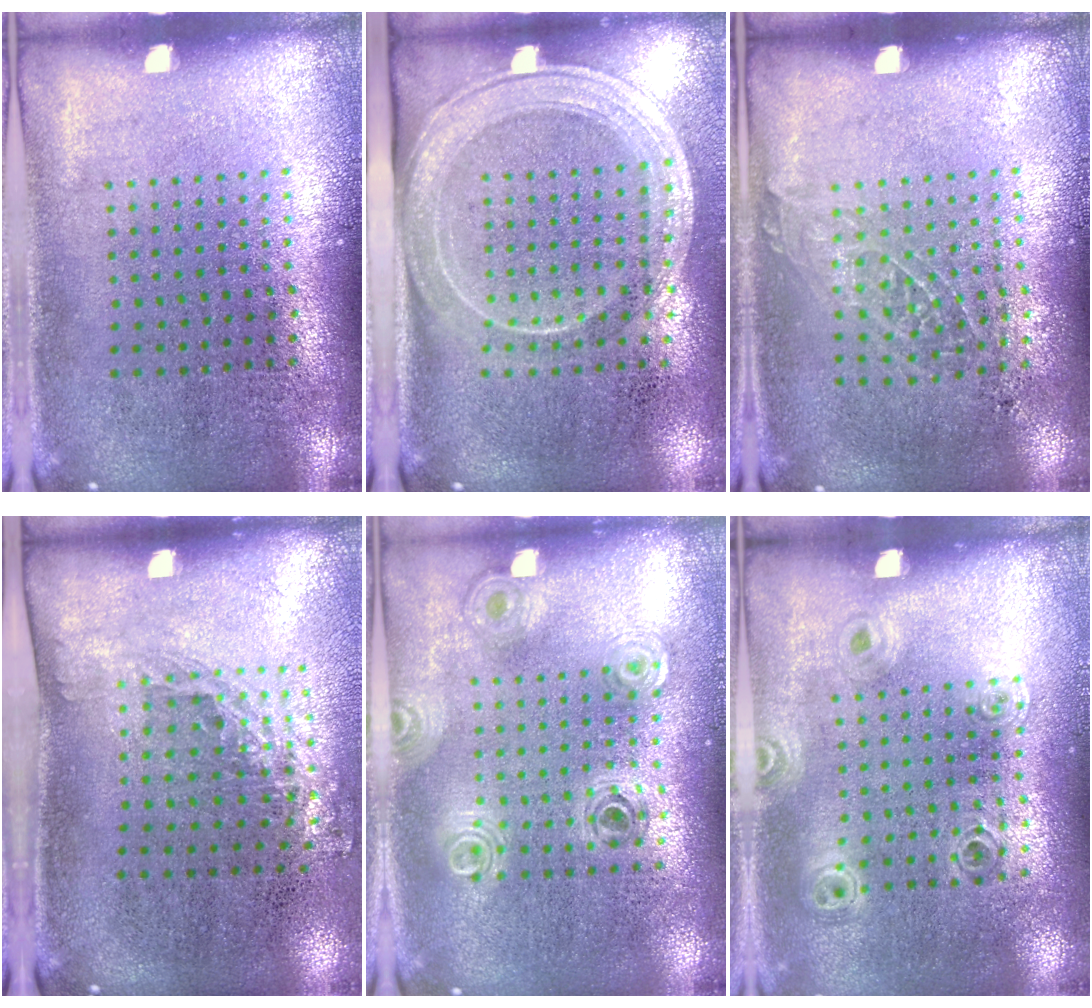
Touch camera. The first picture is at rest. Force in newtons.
{"total": 2.0, "press": 1.7, "slide": 1.1}
{"total": 0.8, "press": 0.8, "slide": 0.0}
{"total": 1.5, "press": 1.2, "slide": 1.0}
{"total": 0.8, "press": 0.8, "slide": 0.2}
{"total": 1.0, "press": 0.9, "slide": 0.2}